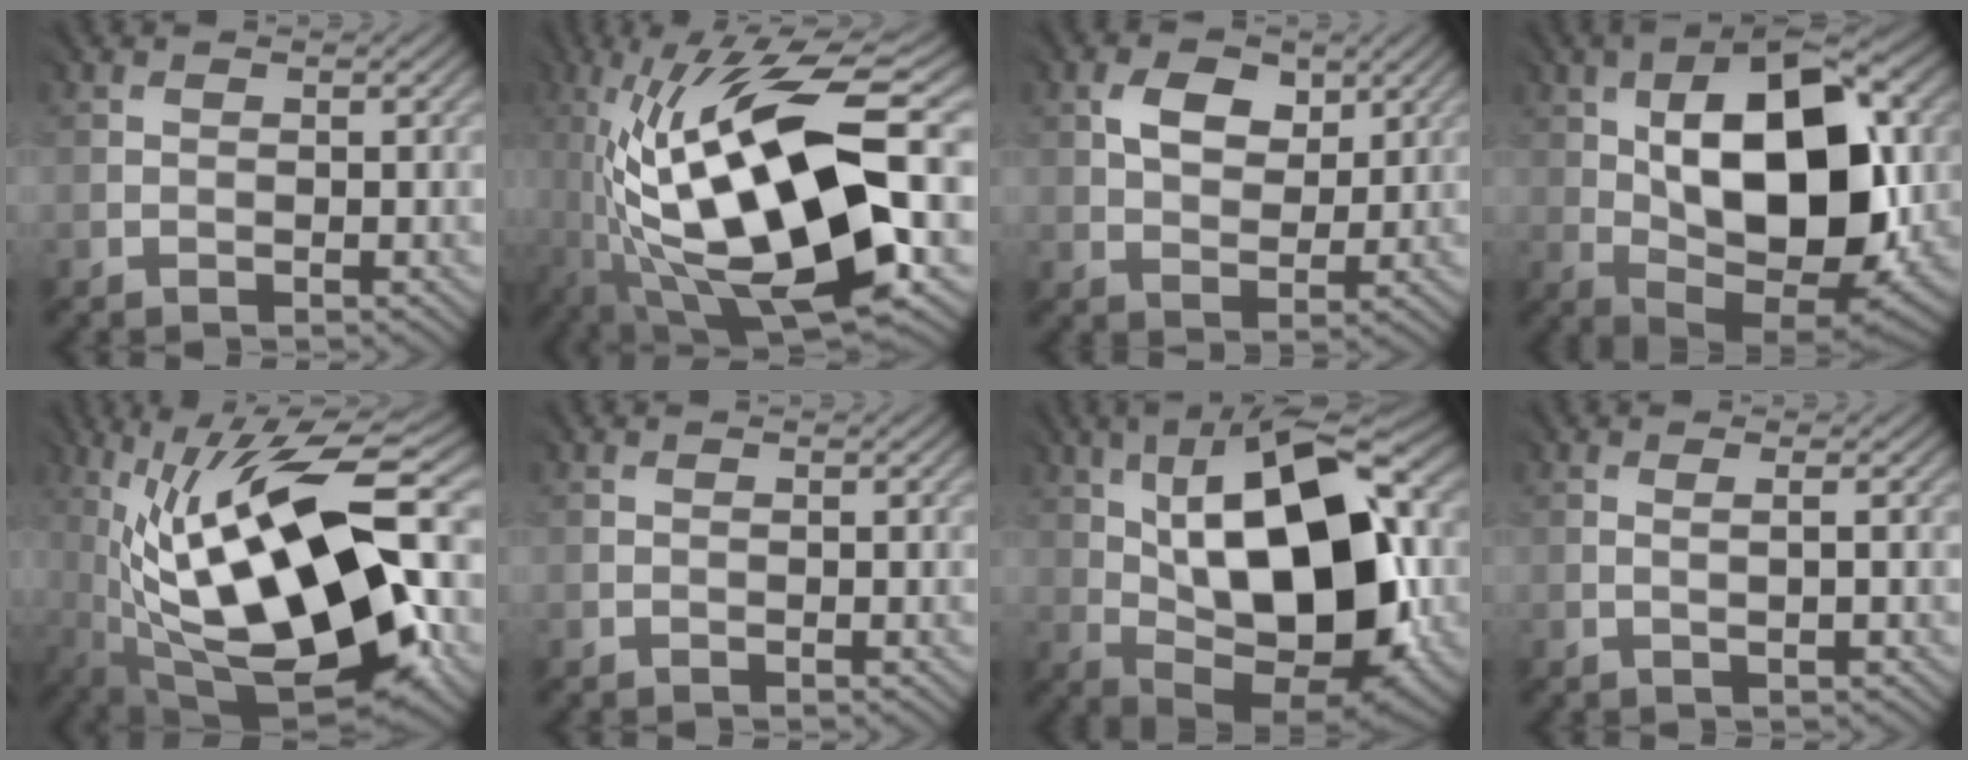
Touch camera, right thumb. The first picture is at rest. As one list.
[{"total": 16.4, "force": [-2.8, 5.5, 15.1], "torque": [-0.300, 0.007, -0.047]}, {"total": 5.2, "force": [2.4, 3.4, 3.1], "torque": [-0.054, -0.002, 0.039]}, {"total": 16.5, "force": [1.8, 8.8, 13.8], "torque": [-0.216, 0.003, 0.024]}, {"total": 17.4, "force": [-2.0, 7.2, 15.8], "torque": [-0.283, 0.006, -0.040]}, {"total": 0.0}, {"total": 17.8, "force": [2.1, 8.5, 15.5], "torque": [-0.242, 0.022, 0.023]}, {"total": 0.7, "force": [0.0, -0.4, 0.5], "torque": [-0.005, -0.002, -0.001]}]